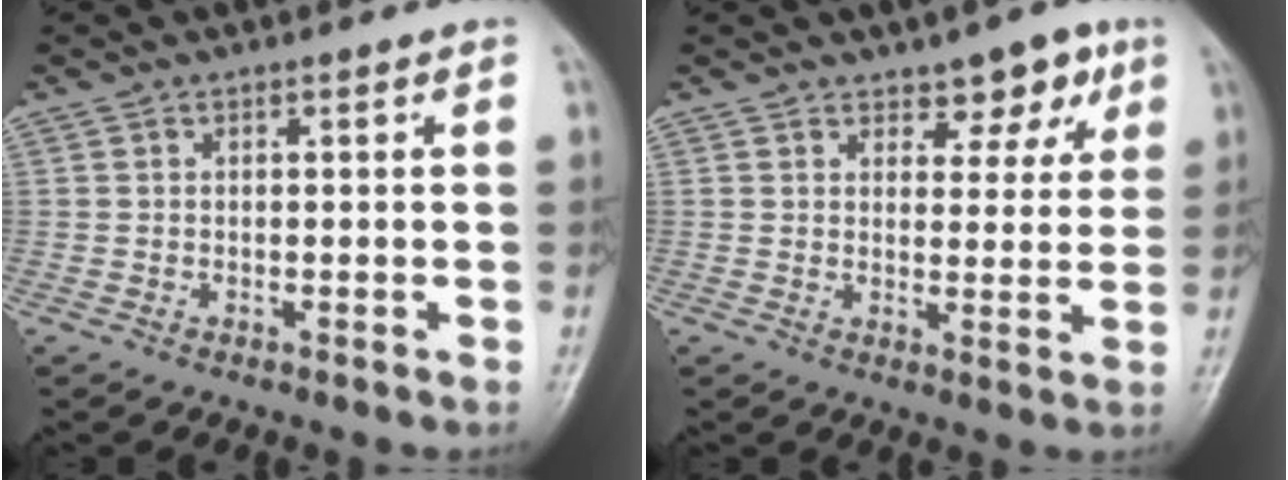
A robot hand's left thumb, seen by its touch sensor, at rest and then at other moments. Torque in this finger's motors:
{"motor_torque": [0.10, 0.25, -0.04, -0.16, 0.06]}